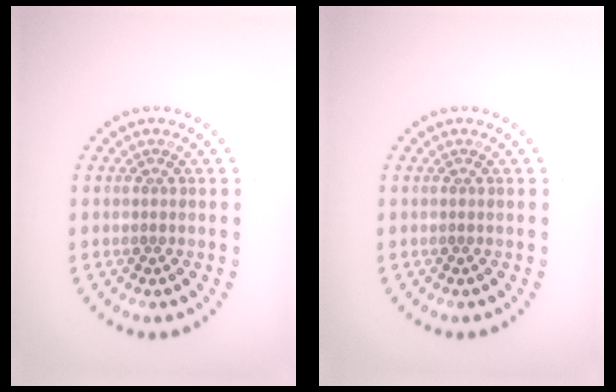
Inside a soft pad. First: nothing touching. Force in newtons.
{"total": 0.0}